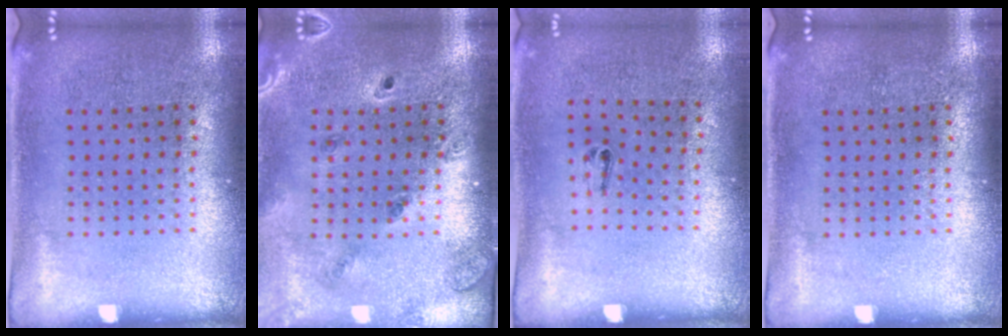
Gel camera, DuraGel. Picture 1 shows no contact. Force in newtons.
{"total": 1.4, "press": 1.3, "slide": 0.3}
{"total": 0.5, "press": 0.3, "slide": 0.5}
{"total": 0.0}